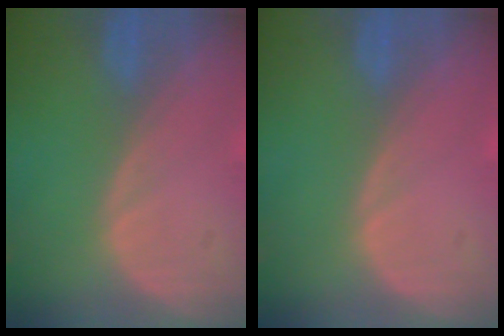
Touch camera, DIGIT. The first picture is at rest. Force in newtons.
{"total": 0.5, "press": 0.1, "slide": 0.5}